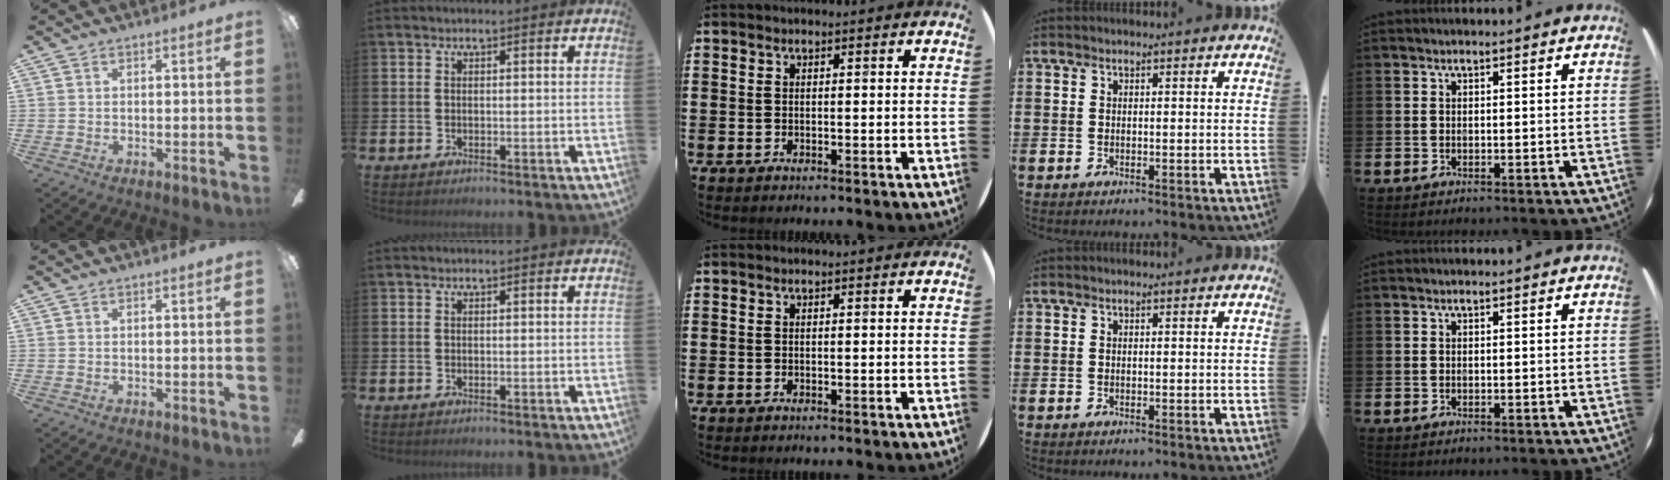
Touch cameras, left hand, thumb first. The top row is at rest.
{}